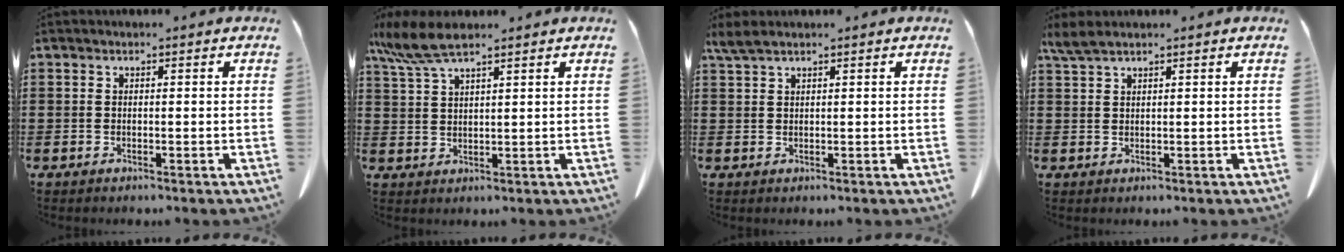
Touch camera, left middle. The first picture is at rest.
{"total": 6.4, "force": [4.8, 1.0, 4.1], "torque": [-0.098, -0.008, 0.087]}
{"total": 2.2, "force": [1.6, 0.3, 1.4], "torque": [-0.032, 0.000, 0.030]}
{"total": 2.5, "force": [1.8, 0.4, 1.6], "torque": [-0.036, -0.001, 0.035]}